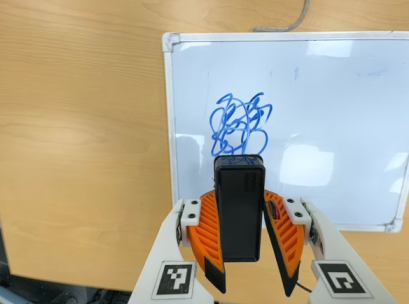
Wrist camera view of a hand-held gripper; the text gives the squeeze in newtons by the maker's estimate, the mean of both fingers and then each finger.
{"total": 7.4, "left": 6.7, "right": 8.1}